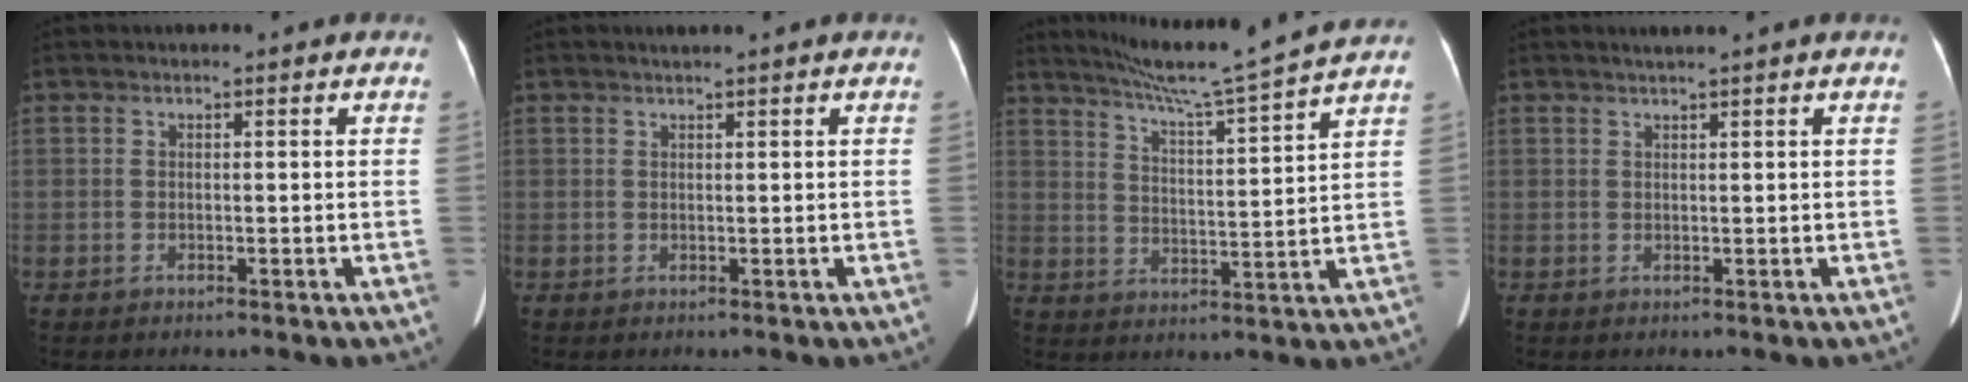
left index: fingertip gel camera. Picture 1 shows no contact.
{"total": 0.7, "force": [0.6, -0.2, 0.4], "torque": [-0.011, 0.001, 0.016]}
{"total": 14.1, "force": [12.5, -2.3, 6.2], "torque": [-0.108, -0.017, 0.182]}
{"total": 1.3, "force": [1.0, -0.4, 0.7], "torque": [-0.014, 0.000, 0.024]}